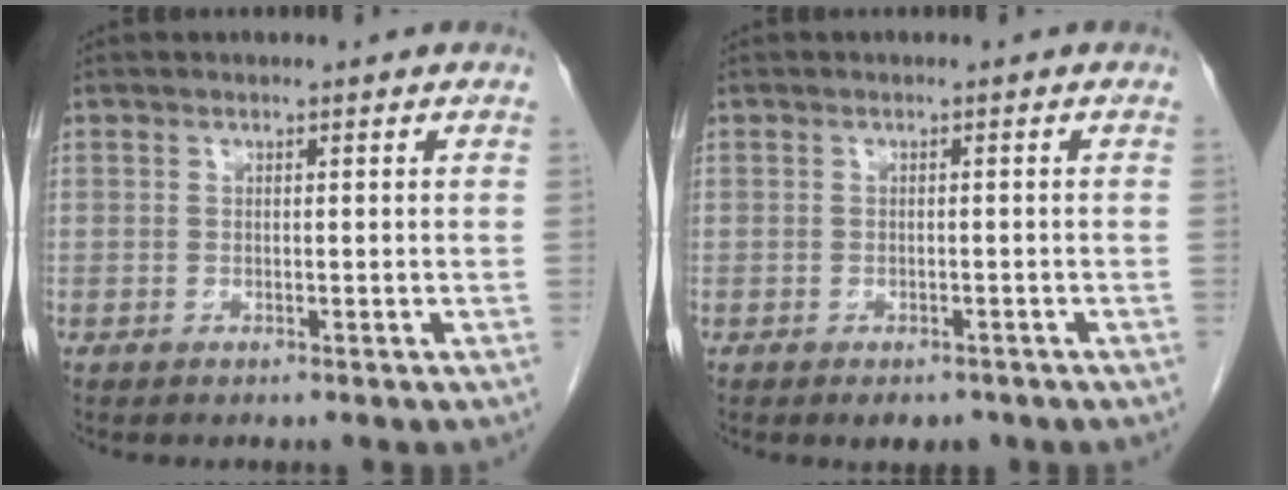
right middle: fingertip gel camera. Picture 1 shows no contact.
{"total": 2.9, "force": [-2.2, 1.5, 1.2], "torque": [-0.009, 0.000, -0.023]}